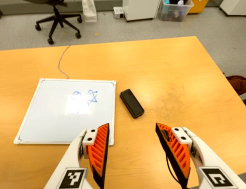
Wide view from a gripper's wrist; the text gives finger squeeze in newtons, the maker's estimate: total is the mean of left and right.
{"total": 0.0}